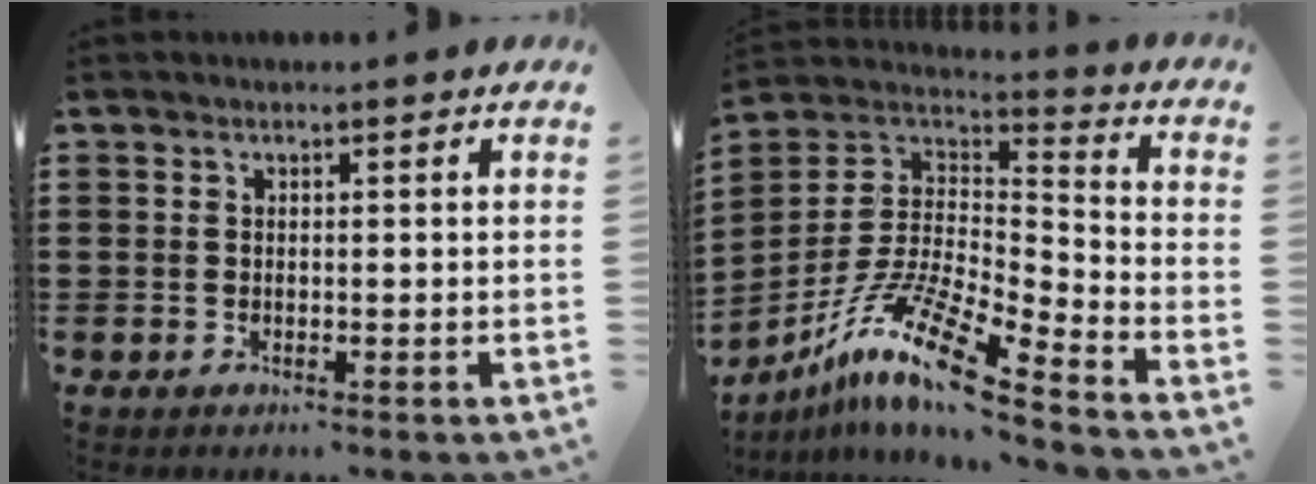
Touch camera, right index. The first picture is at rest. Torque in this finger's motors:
{"motor_torque": [0.11, 0.06, 0.72, 0.15]}